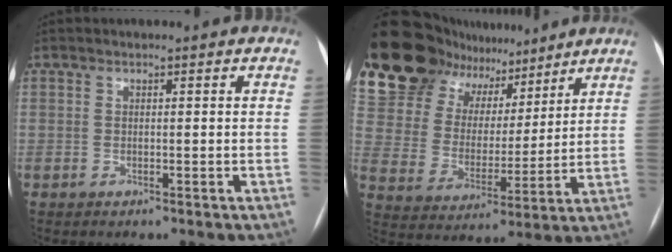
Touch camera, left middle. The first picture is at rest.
{"total": 18.7, "force": [15.0, 9.0, 6.5], "torque": [-0.137, 0.047, 0.259]}